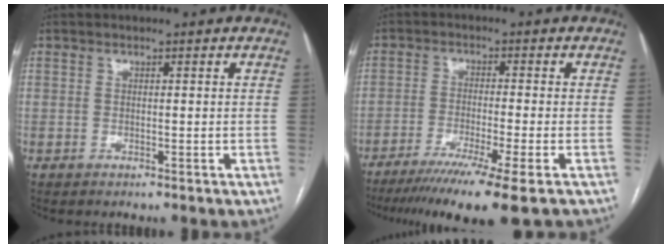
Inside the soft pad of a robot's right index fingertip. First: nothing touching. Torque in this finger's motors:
{"motor_torque": [1.43, -0.70, 0.68, 0.14]}